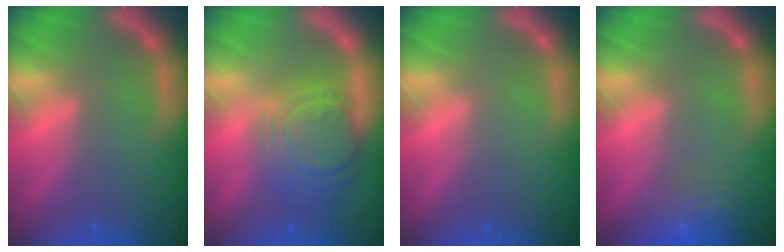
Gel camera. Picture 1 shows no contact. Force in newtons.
{"total": 8.5}
{"total": 0.0}
{"total": 6.5}